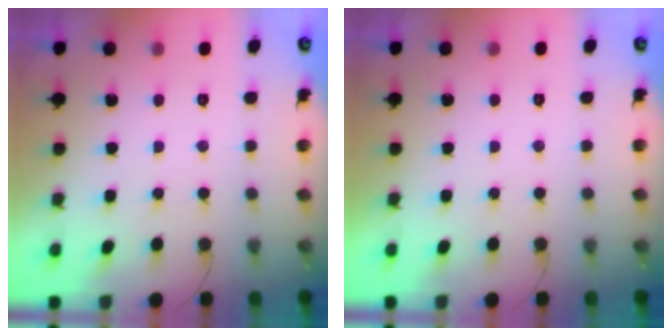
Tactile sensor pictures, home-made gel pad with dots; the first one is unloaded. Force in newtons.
{"total": 1.7, "press": 1.7, "slide": 0.1}